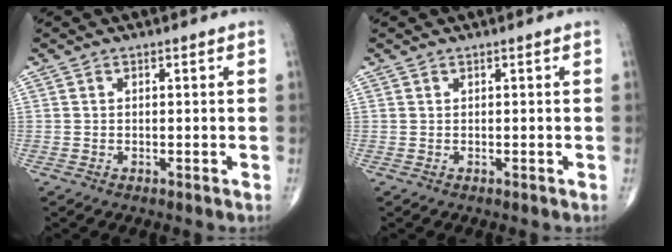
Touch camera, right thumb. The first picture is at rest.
{"total": 0.0}